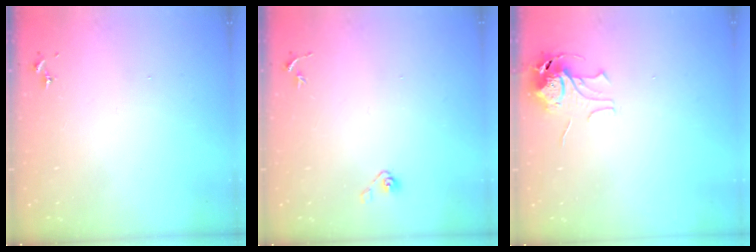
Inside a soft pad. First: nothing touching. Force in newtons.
{"total": 3.9, "press": 3.4, "slide": 2.0}
{"total": 8.0, "press": 8.0, "slide": 0.5}